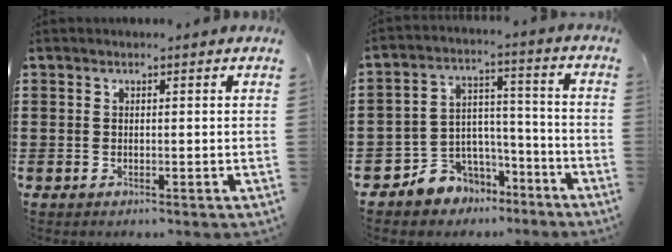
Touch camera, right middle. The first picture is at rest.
{"total": 6.2, "force": [-4.7, 4.1, -0.3], "torque": [-0.019, 0.010, -0.094]}